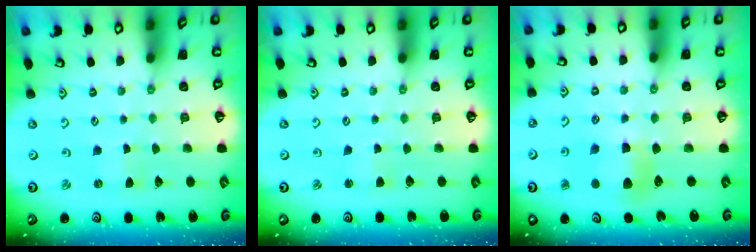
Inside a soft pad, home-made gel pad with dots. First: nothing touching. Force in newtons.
{"total": 2.7, "press": 2.7, "slide": 0.2}
{"total": 6.4, "press": 6.4, "slide": 0.6}